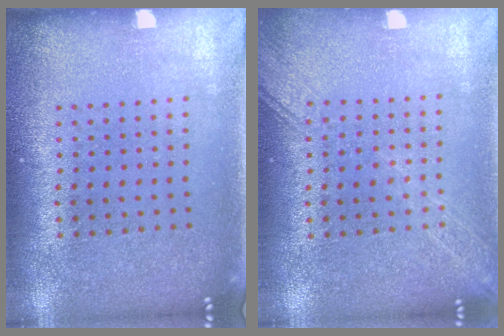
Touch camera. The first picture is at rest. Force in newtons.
{"total": 1.6, "press": 1.5, "slide": 0.2}